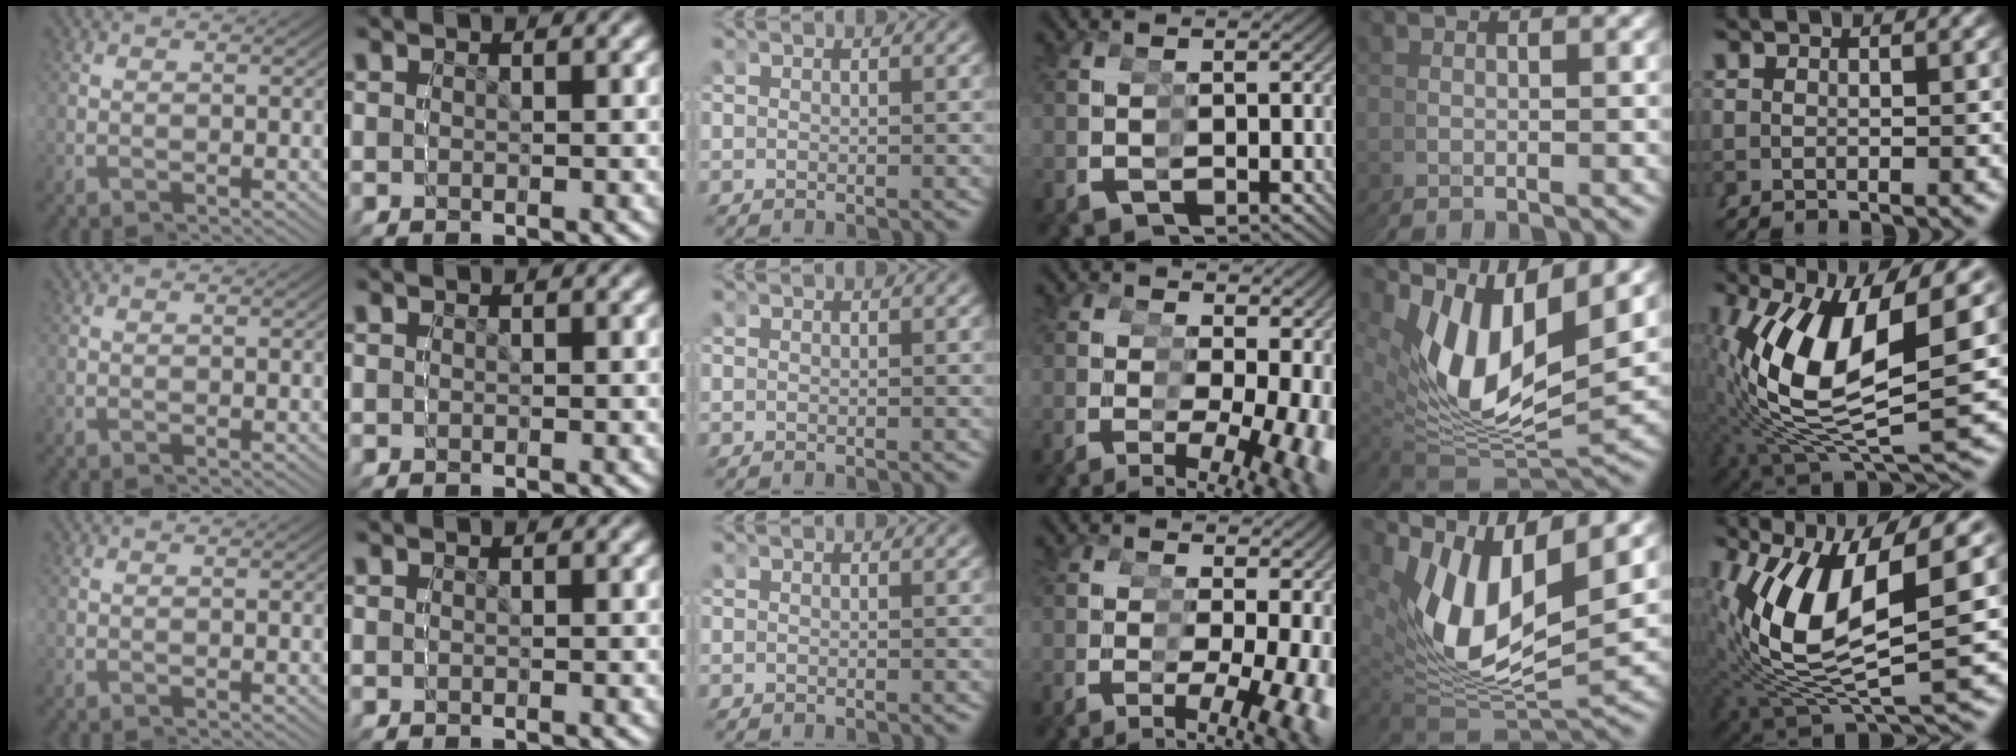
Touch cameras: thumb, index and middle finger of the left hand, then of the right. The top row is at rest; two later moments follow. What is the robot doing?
{"motion": "grasp_and_lifting", "object": "condiment"}